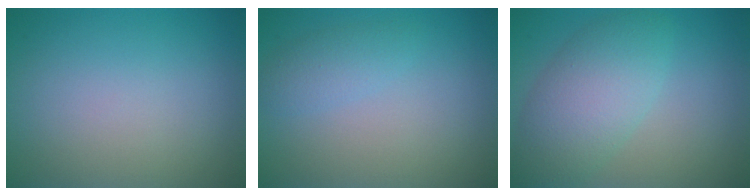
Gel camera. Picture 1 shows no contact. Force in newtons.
{"total": 1.7, "press": 1.7, "slide": 0.1}
{"total": 5.8, "press": 5.8, "slide": 0.3}